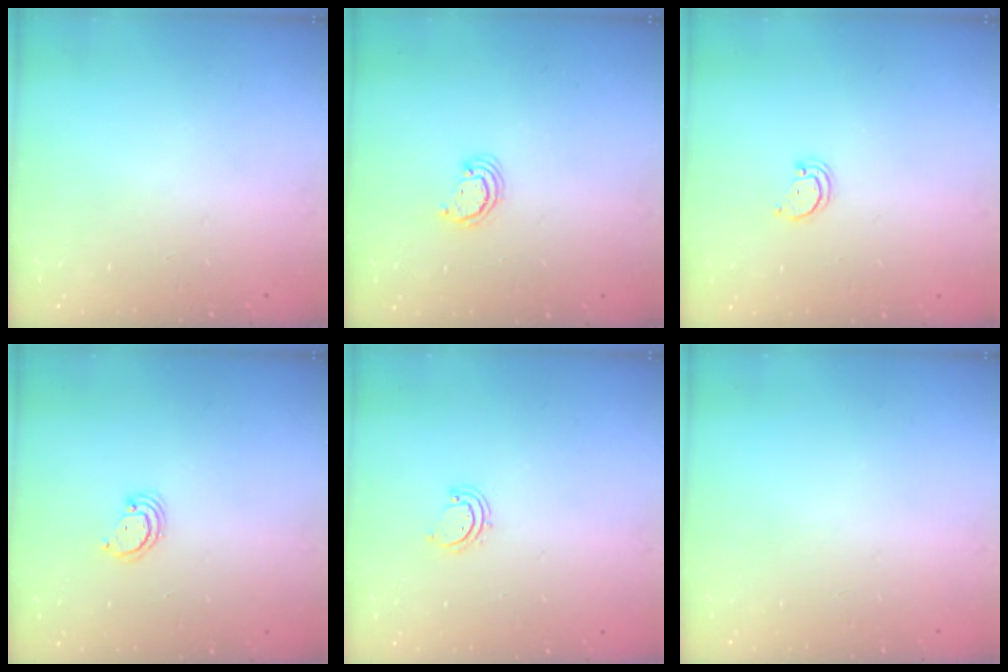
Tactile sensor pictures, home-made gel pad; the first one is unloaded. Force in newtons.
{"total": 2.6, "press": 2.5, "slide": 0.2}
{"total": 1.5, "press": 1.5, "slide": 0.1}
{"total": 2.4, "press": 2.4, "slide": 0.2}
{"total": 2.9, "press": 2.9, "slide": 0.3}
{"total": 0.0}